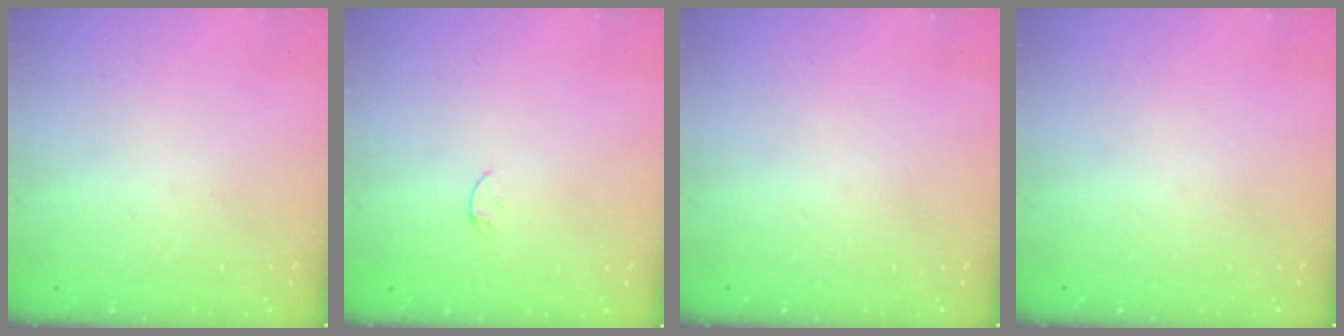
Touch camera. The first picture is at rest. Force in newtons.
{"total": 2.9, "press": 2.9, "slide": 0.3}
{"total": 0.0}
{"total": 0.0}